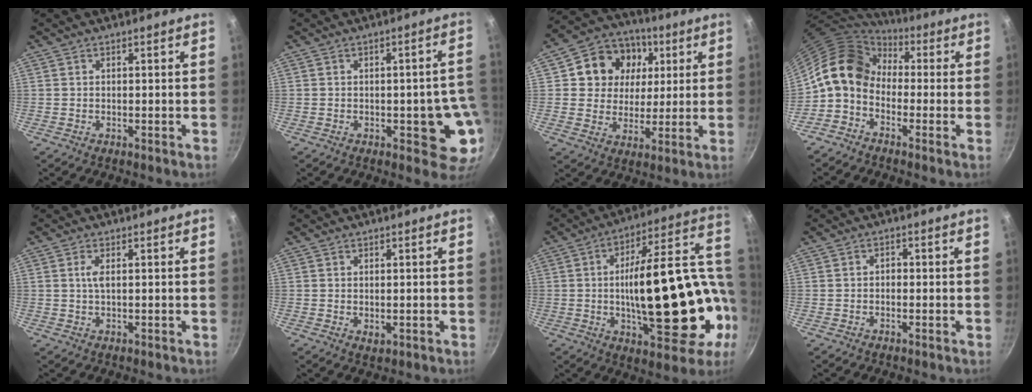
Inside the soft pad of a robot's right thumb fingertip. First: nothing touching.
{"total": 9.0, "force": [-2.0, 4.2, 7.7], "torque": [-0.036, 0.009, -0.024]}
{"total": 13.9, "force": [4.0, 12.0, 5.8], "torque": [-0.075, 0.004, 0.056]}
{"total": 11.4, "force": [0.0, 8.8, 7.2], "torque": [-0.103, 0.039, -0.024]}
{"total": 1.9, "force": [0.4, 0.6, 1.8], "torque": [-0.041, 0.002, 0.010]}
{"total": 1.5, "force": [0.0, 0.9, 1.2], "torque": [-0.017, -0.003, 0.002]}
{"total": 28.9, "force": [-2.4, 12.2, 26.1], "torque": [-0.361, 0.026, -0.015]}
{"total": 1.3, "force": [-0.3, 0.9, 0.8], "torque": [-0.012, 0.007, -0.007]}